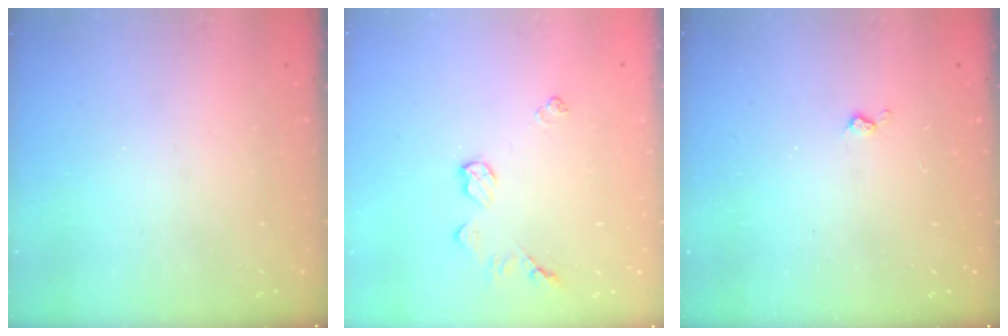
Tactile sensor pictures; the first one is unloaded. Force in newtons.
{"total": 6.4, "press": 6.4, "slide": 0.6}
{"total": 2.8, "press": 2.7, "slide": 0.5}